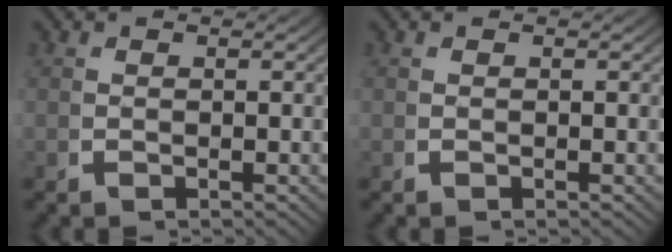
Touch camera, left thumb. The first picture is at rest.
{"total": 0.0}